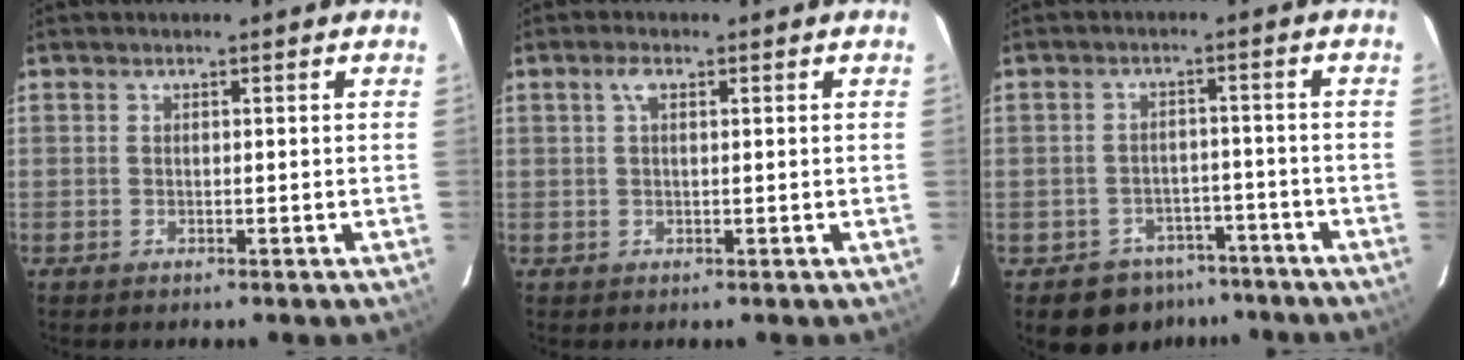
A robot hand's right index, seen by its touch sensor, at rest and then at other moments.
{"total": 2.0, "force": [0.8, 0.9, 1.6], "torque": [-0.033, 0.006, 0.015]}
{"total": 7.7, "force": [-5.4, 5.3, 1.2], "torque": [-0.030, 0.029, -0.061]}